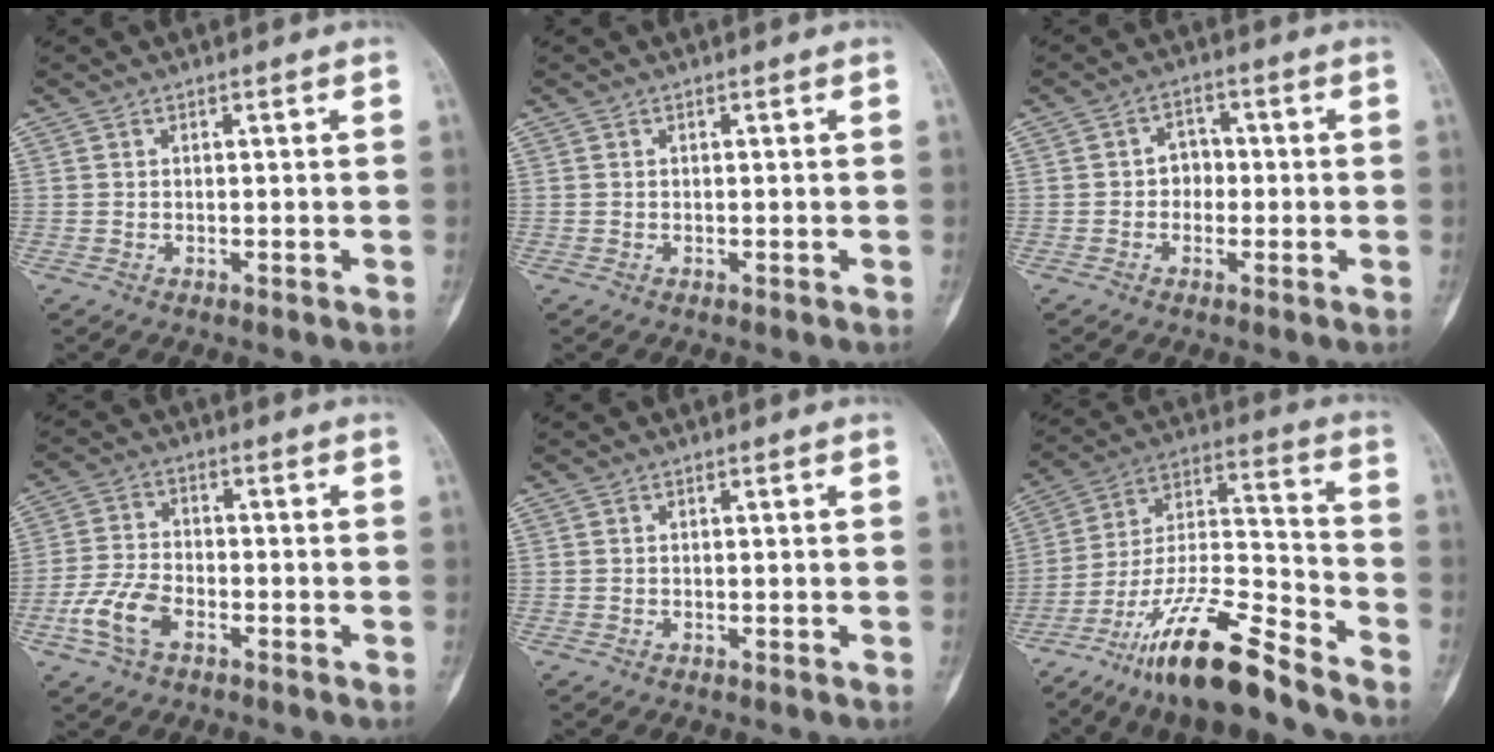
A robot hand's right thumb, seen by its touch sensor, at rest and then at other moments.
{"total": 0.0}
{"total": 3.6, "force": [-0.5, 3.1, 1.8], "torque": [0.000, 0.014, -0.019]}
{"total": 8.0, "force": [-3.7, 4.4, 5.6], "torque": [-0.124, 0.017, -0.074]}
{"total": 0.0}
{"total": 18.5, "force": [-13.8, 3.3, 11.9], "torque": [-0.224, 0.078, -0.250]}